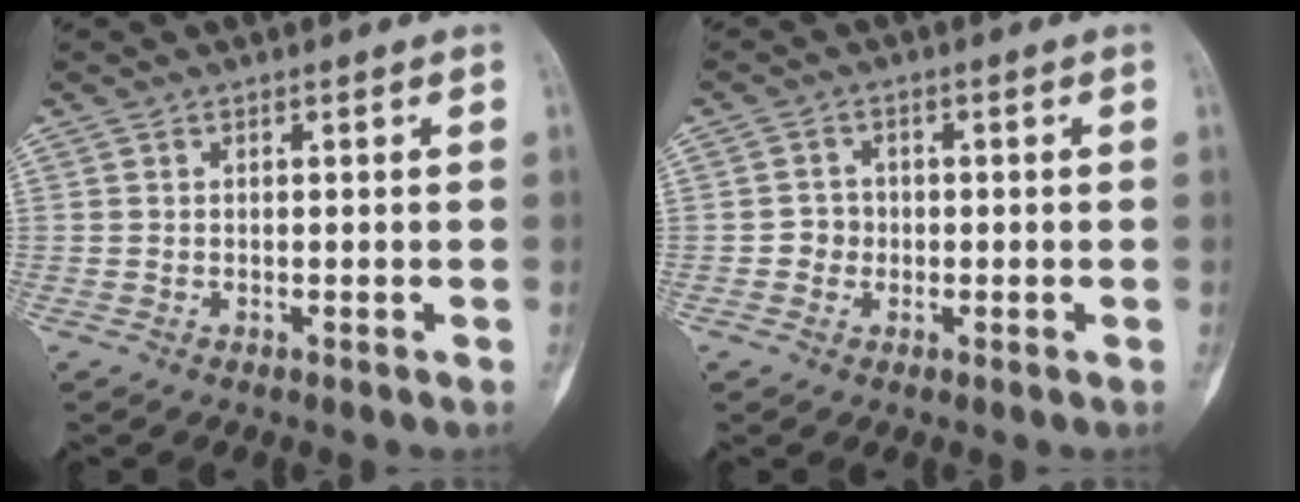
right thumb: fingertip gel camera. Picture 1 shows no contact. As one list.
[{"total": 2.5, "force": [-0.5, 2.4, 0.6], "torque": [0.004, 0.010, -0.014]}]